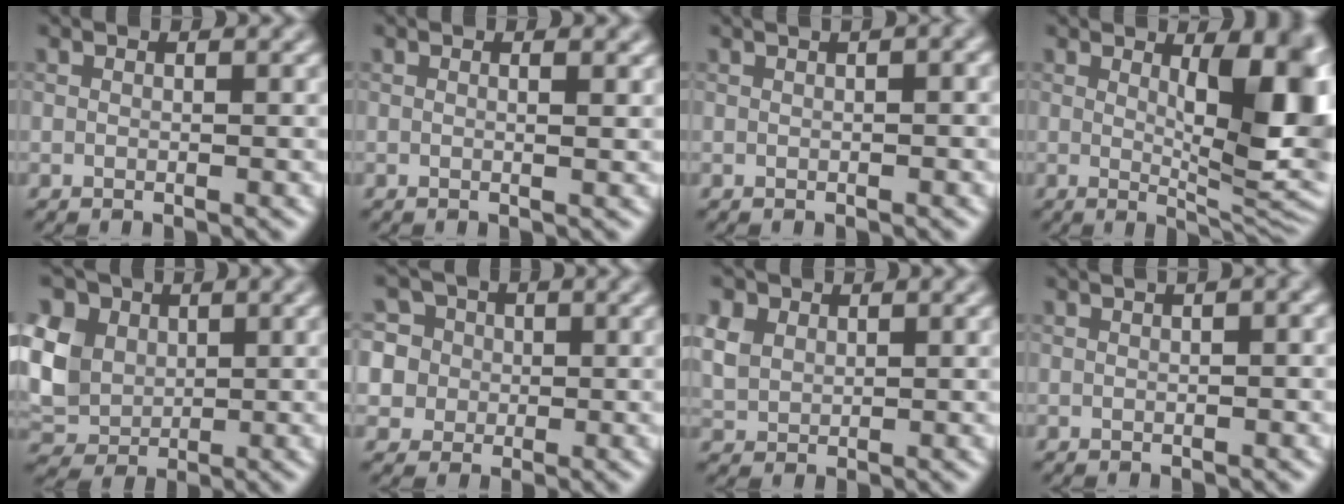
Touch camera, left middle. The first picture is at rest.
{"total": 1.5, "force": [0.4, 0.5, 1.3], "torque": [-0.016, 0.002, -0.002]}
{"total": 5.5, "force": [2.0, 2.6, 4.4], "torque": [-0.025, 0.038, 0.003]}
{"total": 9.2, "force": [1.7, 3.0, 8.6], "torque": [-0.111, -0.008, 0.033]}
{"total": 9.7, "force": [3.4, 7.4, 5.2], "torque": [-0.124, 0.030, 0.050]}
{"total": 8.3, "force": [2.7, 7.4, 2.8], "torque": [-0.071, 0.041, 0.027]}
{"total": 2.8, "force": [1.4, 2.1, 1.2], "torque": [-0.038, 0.004, 0.028]}
{"total": 6.2, "force": [2.3, 3.0, 5.0], "torque": [-0.028, 0.045, 0.005]}